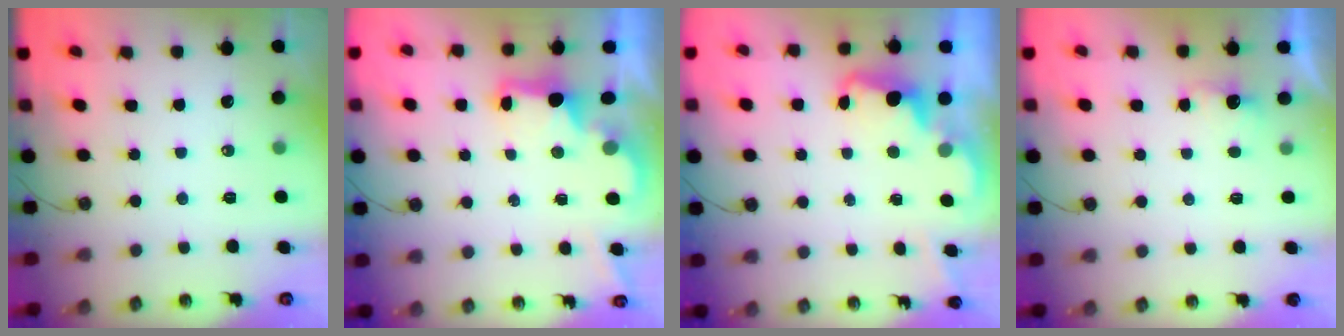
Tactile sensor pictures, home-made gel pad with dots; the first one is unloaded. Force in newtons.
{"total": 2.3, "press": 2.2, "slide": 0.8}
{"total": 1.5, "press": 1.4, "slide": 0.7}
{"total": 2.4, "press": 2.3, "slide": 0.7}